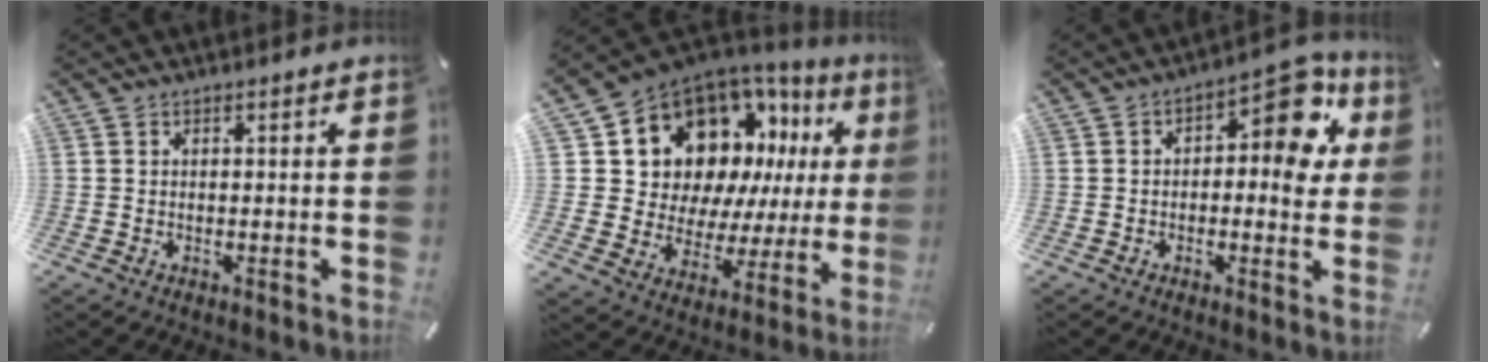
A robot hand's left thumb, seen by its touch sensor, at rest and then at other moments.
{"total": 14.6, "force": [8.9, 10.1, 5.6], "torque": [-0.094, -0.091, 0.167]}
{"total": 11.5, "force": [4.1, 5.5, 9.2], "torque": [-0.106, -0.033, 0.064]}